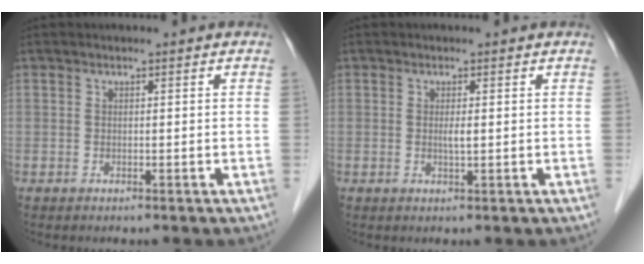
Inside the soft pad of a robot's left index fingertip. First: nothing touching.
{"total": 1.1, "force": [0.2, 0.1, 1.0], "torque": [-0.024, -0.002, 0.003]}